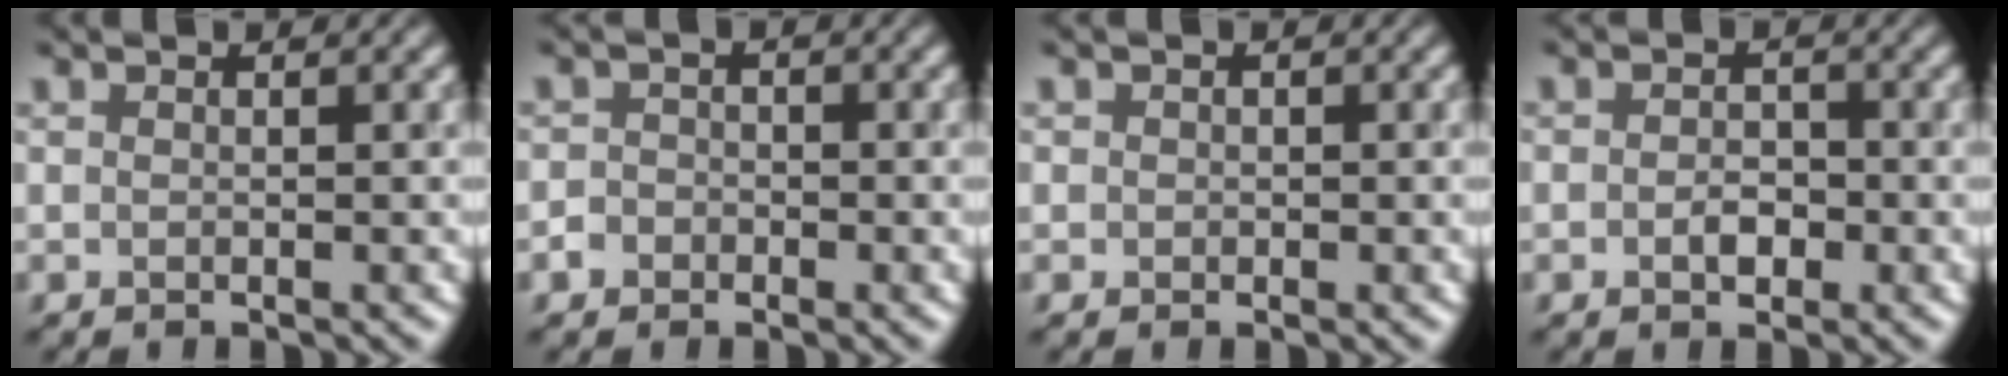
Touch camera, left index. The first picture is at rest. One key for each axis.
{"total": 1.5, "fx": -1.0, "fy": 1.1, "fz": -0.1, "tx": 0.010, "ty": 0.001, "tz": -0.013}
{"total": 0.6, "fx": -0.1, "fy": 0.5, "fz": -0.4, "tx": 0.009, "ty": -0.005, "tz": 0.001}
{"total": 1.4, "fx": -0.7, "fy": 0.9, "fz": 0.8, "tx": -0.019, "ty": -0.004, "tz": -0.009}